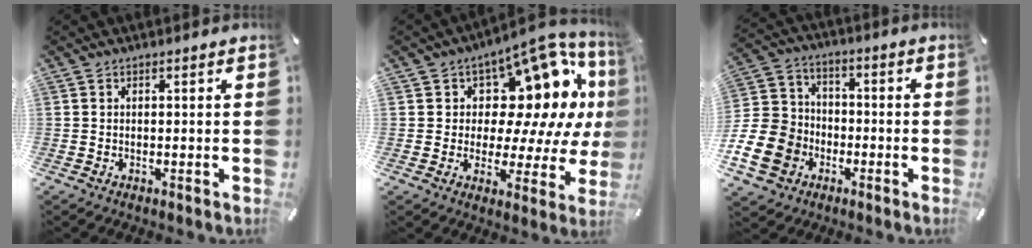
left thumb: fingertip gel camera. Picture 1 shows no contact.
{"total": 15.7, "force": [8.0, 9.6, 9.4], "torque": [-0.121, -0.079, 0.134]}
{"total": 14.4, "force": [-5.2, 12.3, 5.3], "torque": [-0.110, 0.036, -0.093]}